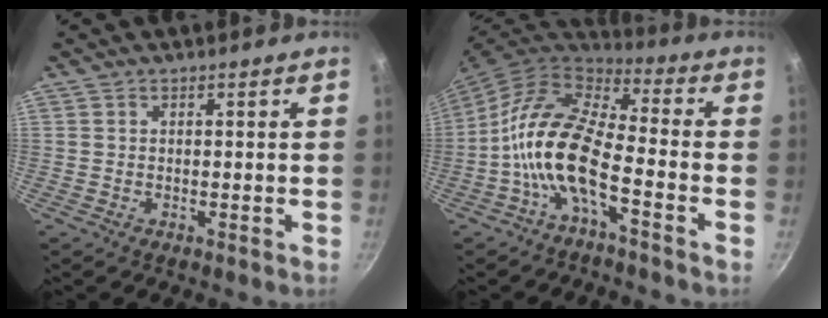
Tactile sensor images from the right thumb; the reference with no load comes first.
{"total": 14.2, "force": [-4.6, 5.7, 12.1], "torque": [-0.231, 0.043, -0.106]}